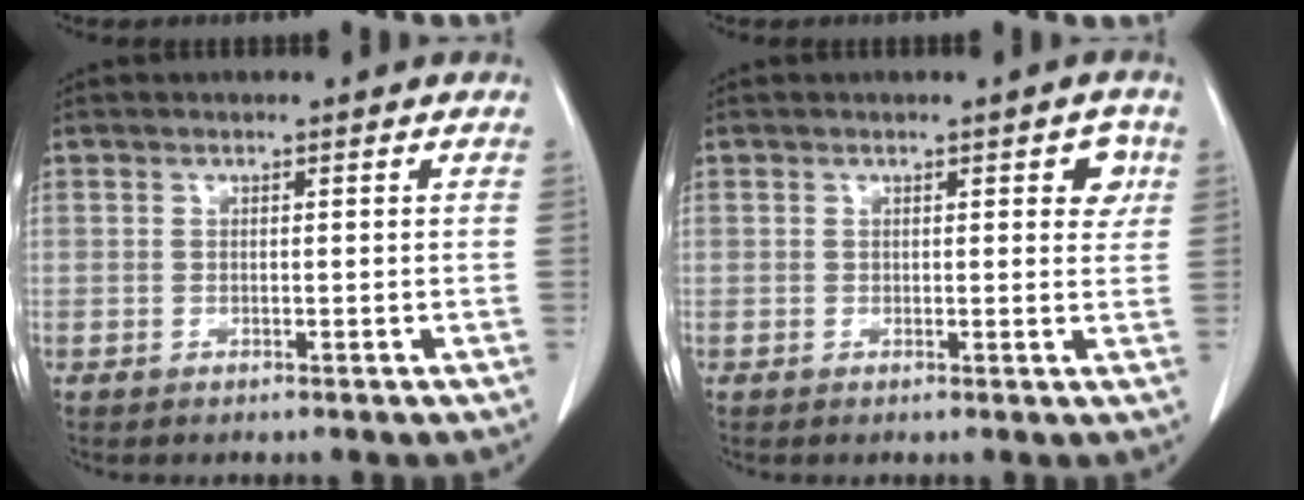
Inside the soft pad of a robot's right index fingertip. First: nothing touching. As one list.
[{"total": 2.9, "force": [1.1, 1.3, 2.4], "torque": [-0.018, 0.003, 0.010]}]